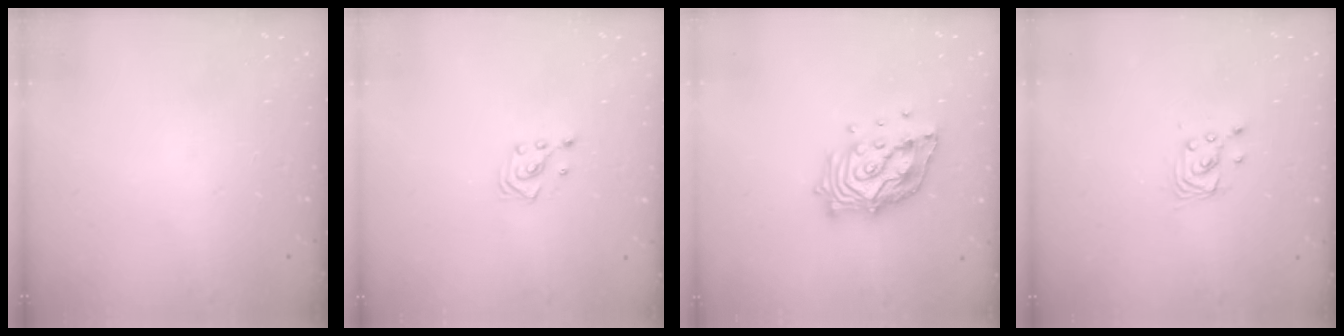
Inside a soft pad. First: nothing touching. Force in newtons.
{"total": 3.2, "press": 3.2, "slide": 0.4}
{"total": 14.8, "press": 14.7, "slide": 1.9}
{"total": 2.8, "press": 2.8, "slide": 0.2}